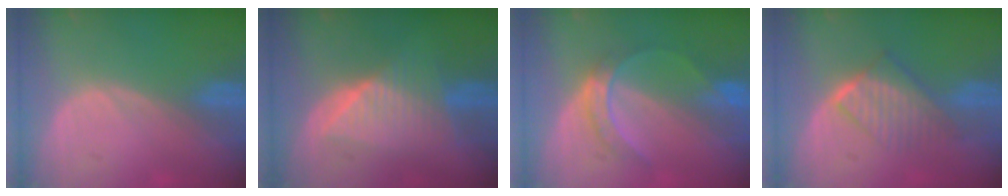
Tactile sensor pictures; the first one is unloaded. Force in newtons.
{"total": 7.1, "press": 7.1, "slide": 0.2}
{"total": 5.1, "press": 5.1, "slide": 0.5}
{"total": 6.7, "press": 6.0, "slide": 2.9}